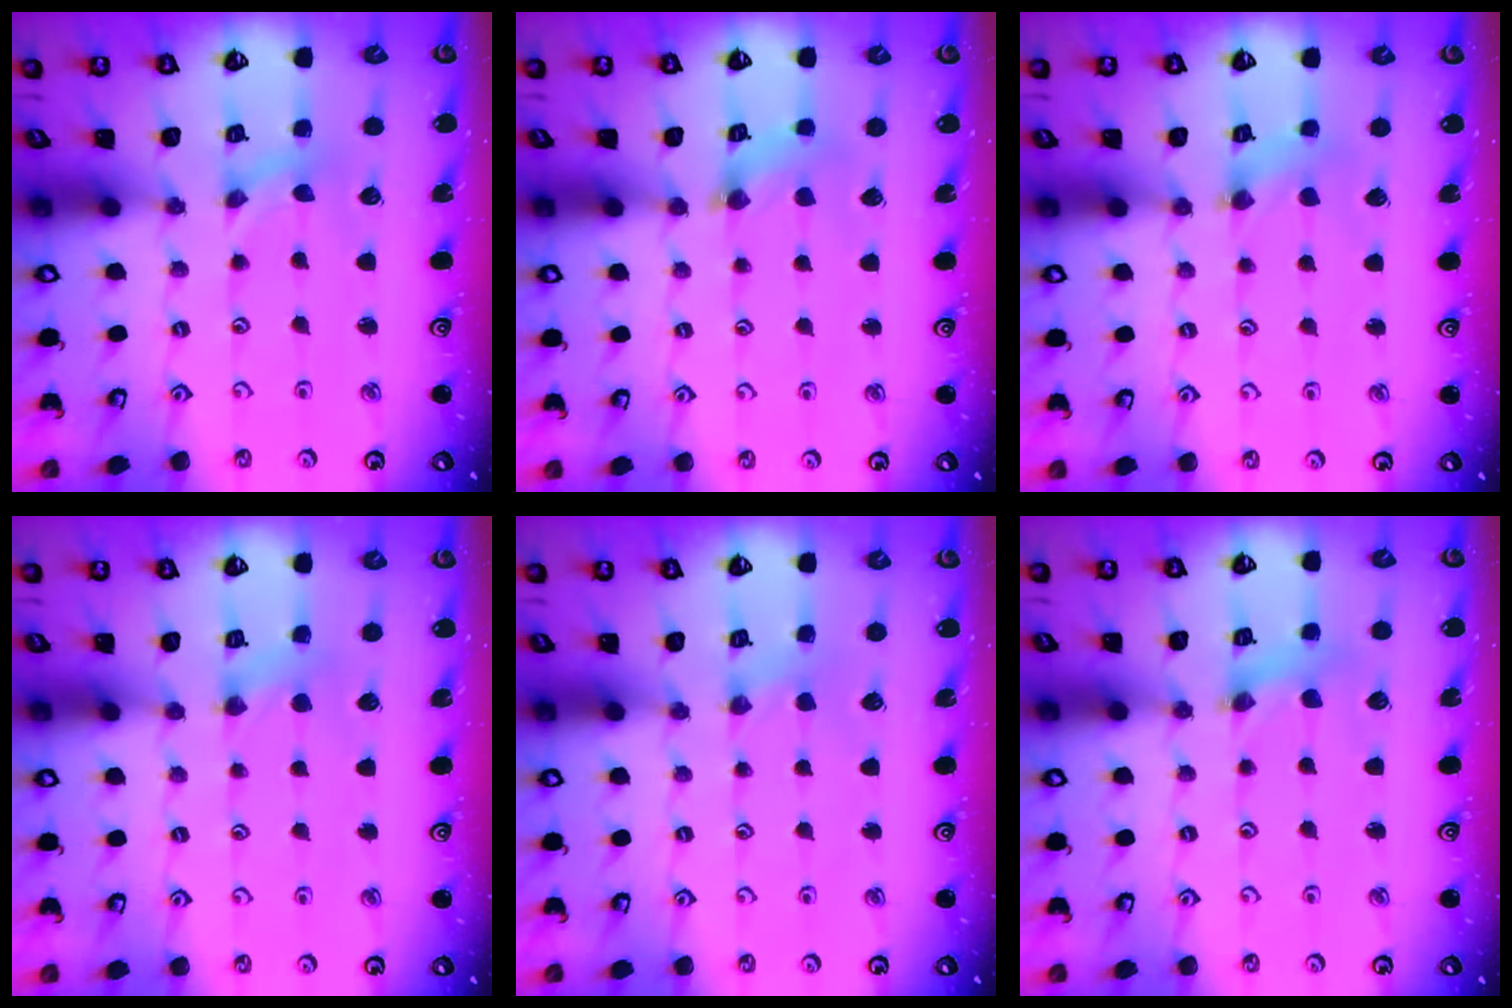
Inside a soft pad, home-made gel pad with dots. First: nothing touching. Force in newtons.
{"total": 1.7, "press": 1.7, "slide": 0.3}
{"total": 1.2, "press": 1.2, "slide": 0.2}
{"total": 2.9, "press": 2.8, "slide": 0.6}
{"total": 0.5, "press": 0.5, "slide": 0.2}
{"total": 1.9, "press": 1.9, "slide": 0.3}